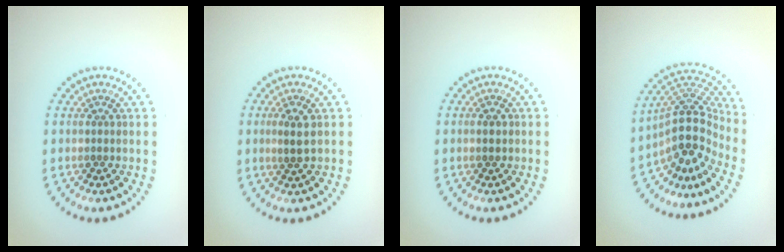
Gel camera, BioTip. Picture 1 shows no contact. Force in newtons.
{"total": 1.8, "press": 1.7, "slide": 0.7}
{"total": 1.3, "press": 1.3, "slide": 0.1}
{"total": 5.0, "press": 3.8, "slide": 3.4}